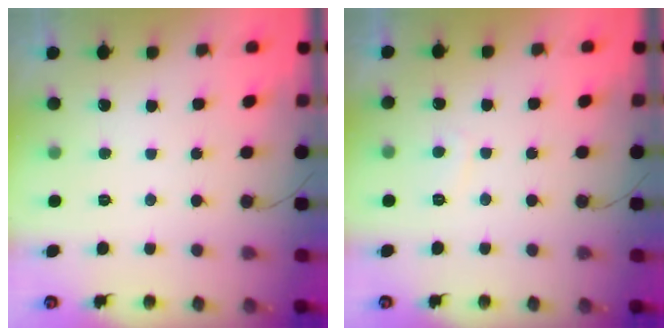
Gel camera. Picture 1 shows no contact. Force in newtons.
{"total": 1.2, "press": 1.1, "slide": 0.5}